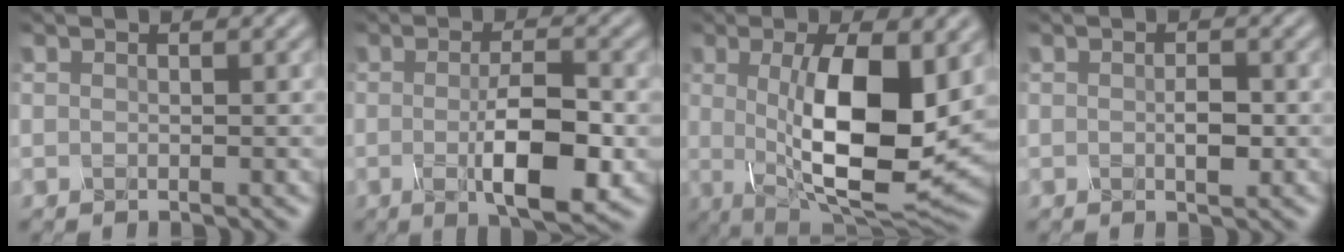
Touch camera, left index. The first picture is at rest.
{"total": 7.0, "force": [-1.5, 2.1, 6.5], "torque": [-0.106, -0.014, -0.023]}
{"total": 11.6, "force": [0.5, 3.9, 11.0], "torque": [-0.177, -0.023, 0.014]}
{"total": 1.7, "force": [-0.3, 0.8, 1.5], "torque": [-0.025, -0.007, -0.005]}